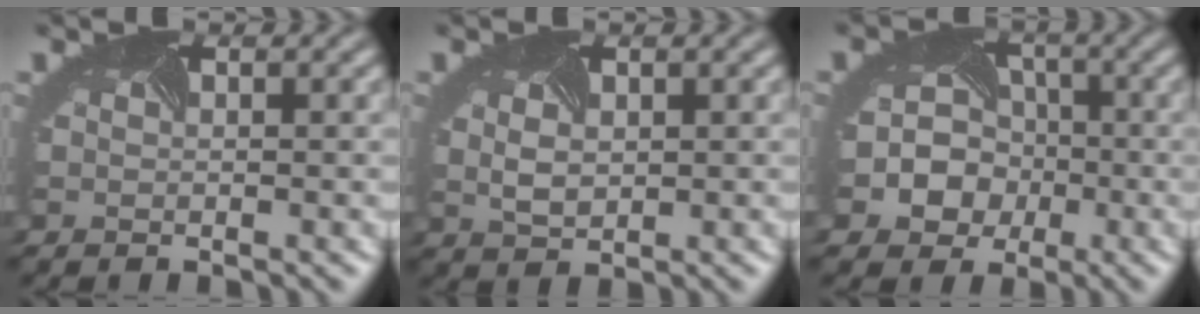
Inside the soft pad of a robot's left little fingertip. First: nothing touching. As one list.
[{"total": 1.8, "force": [0.4, 1.3, 1.2], "torque": [-0.032, -0.006, 0.014]}, {"total": 7.2, "force": [-1.9, 6.5, 2.6], "torque": [-0.044, 0.004, -0.052]}]